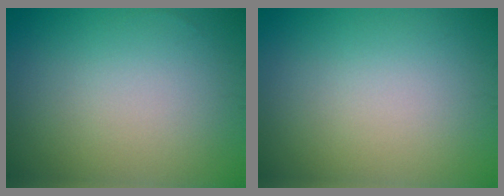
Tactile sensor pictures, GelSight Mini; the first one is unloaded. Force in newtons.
{"total": 0.0}